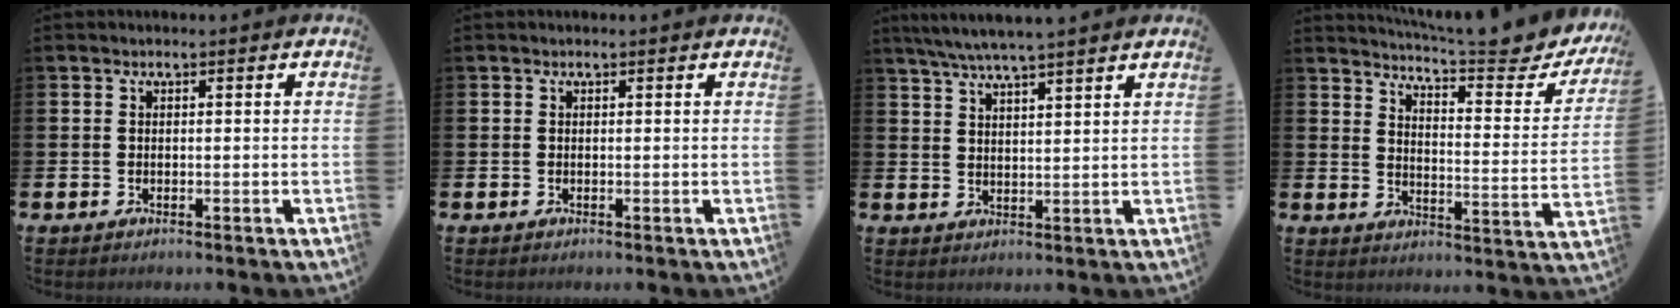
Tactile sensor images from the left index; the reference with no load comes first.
{"total": 0.0}
{"total": 5.2, "force": [4.8, -0.3, 1.8], "torque": [-0.056, -0.014, 0.088]}
{"total": 6.5, "force": [6.0, 0.4, 2.3], "torque": [-0.052, -0.053, 0.095]}